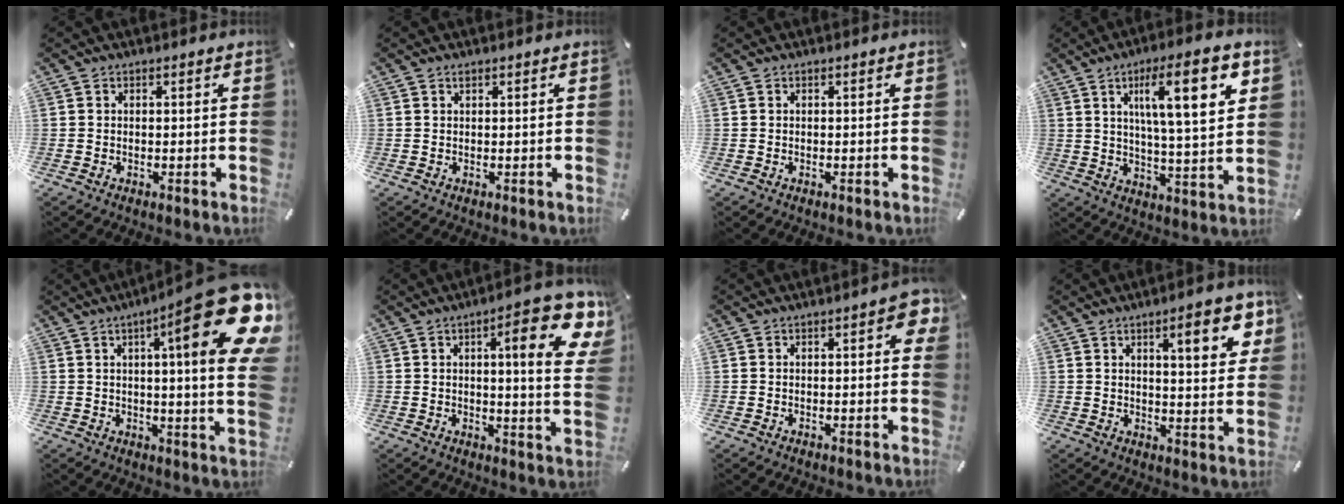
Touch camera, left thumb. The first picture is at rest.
{"total": 0.6, "force": [0.4, 0.2, 0.4], "torque": [-0.007, 0.001, 0.007]}
{"total": 0.0}
{"total": 17.3, "force": [7.1, 4.4, 15.2], "torque": [-0.231, -0.019, 0.102]}
{"total": 25.6, "force": [10.1, 4.2, 23.1], "torque": [-0.330, -0.071, 0.148]}
{"total": 17.3, "force": [7.1, 4.0, 15.2], "torque": [-0.210, -0.040, 0.098]}
{"total": 4.9, "force": [0.7, 2.0, 4.5], "torque": [-0.061, 0.004, 0.007]}
{"total": 11.7, "force": [5.3, 3.1, 9.9], "torque": [-0.138, -0.016, 0.080]}